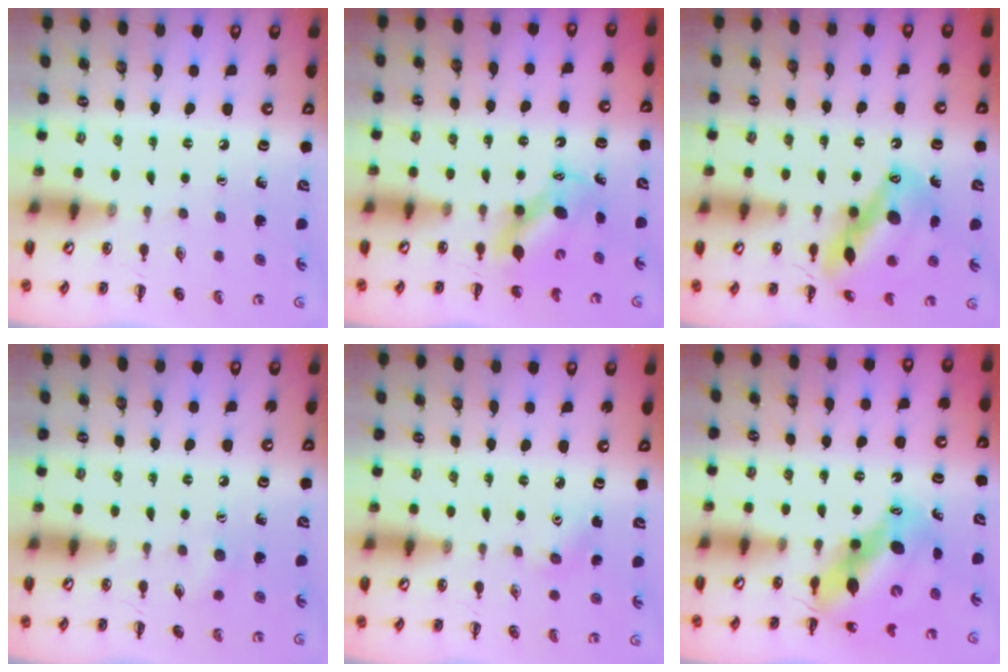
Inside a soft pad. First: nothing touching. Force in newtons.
{"total": 6.5, "press": 6.4, "slide": 1.0}
{"total": 15.6, "press": 15.0, "slide": 4.1}
{"total": 4.8, "press": 4.6, "slide": 1.0}
{"total": 4.9, "press": 4.7, "slide": 1.4}
{"total": 12.3, "press": 11.9, "slide": 2.9}